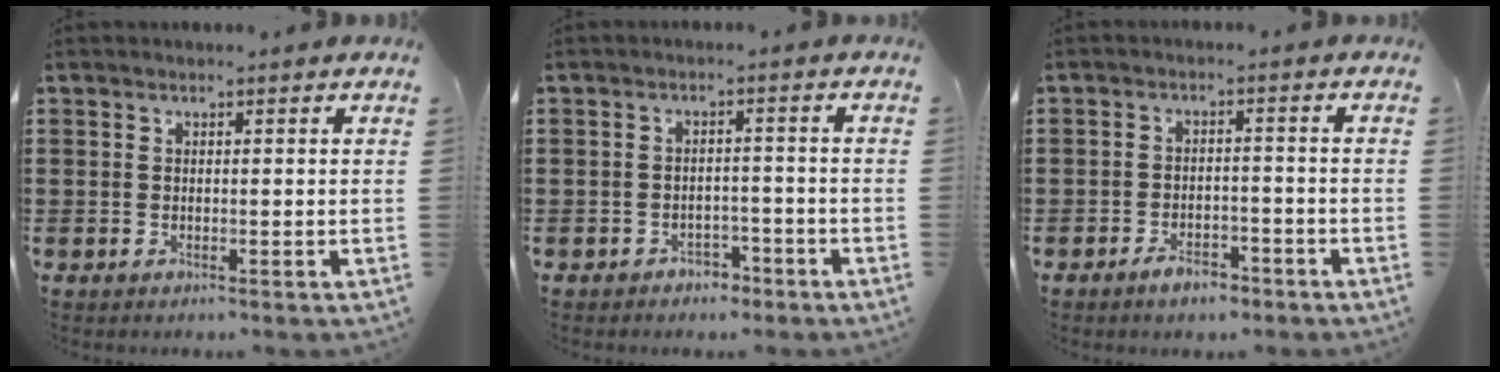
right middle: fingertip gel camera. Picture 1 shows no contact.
{"total": 2.3, "force": [-2.1, 0.9, 0.1], "torque": [-0.011, 0.001, -0.046]}
{"total": 3.4, "force": [-2.8, 1.3, 1.5], "torque": [-0.026, 0.009, -0.053]}